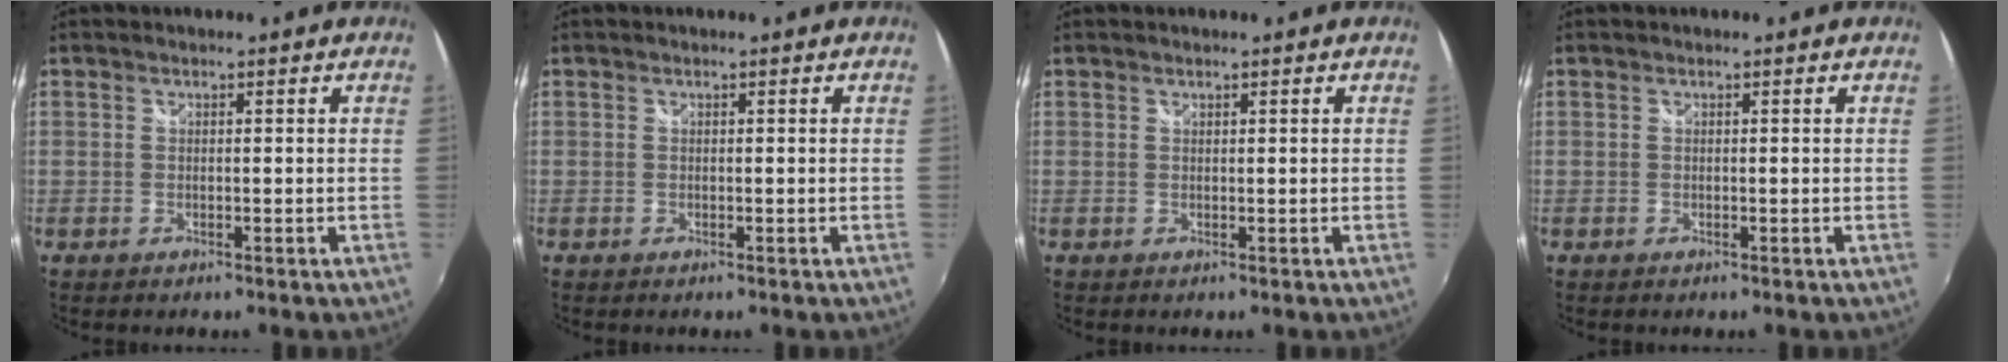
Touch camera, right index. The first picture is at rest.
{"total": 0.0}
{"total": 0.0}
{"total": 0.0}